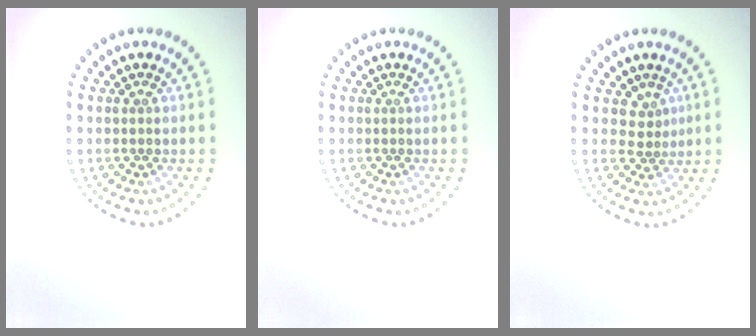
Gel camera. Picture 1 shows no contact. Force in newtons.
{"total": 0.0}
{"total": 1.7, "press": 1.1, "slide": 1.3}